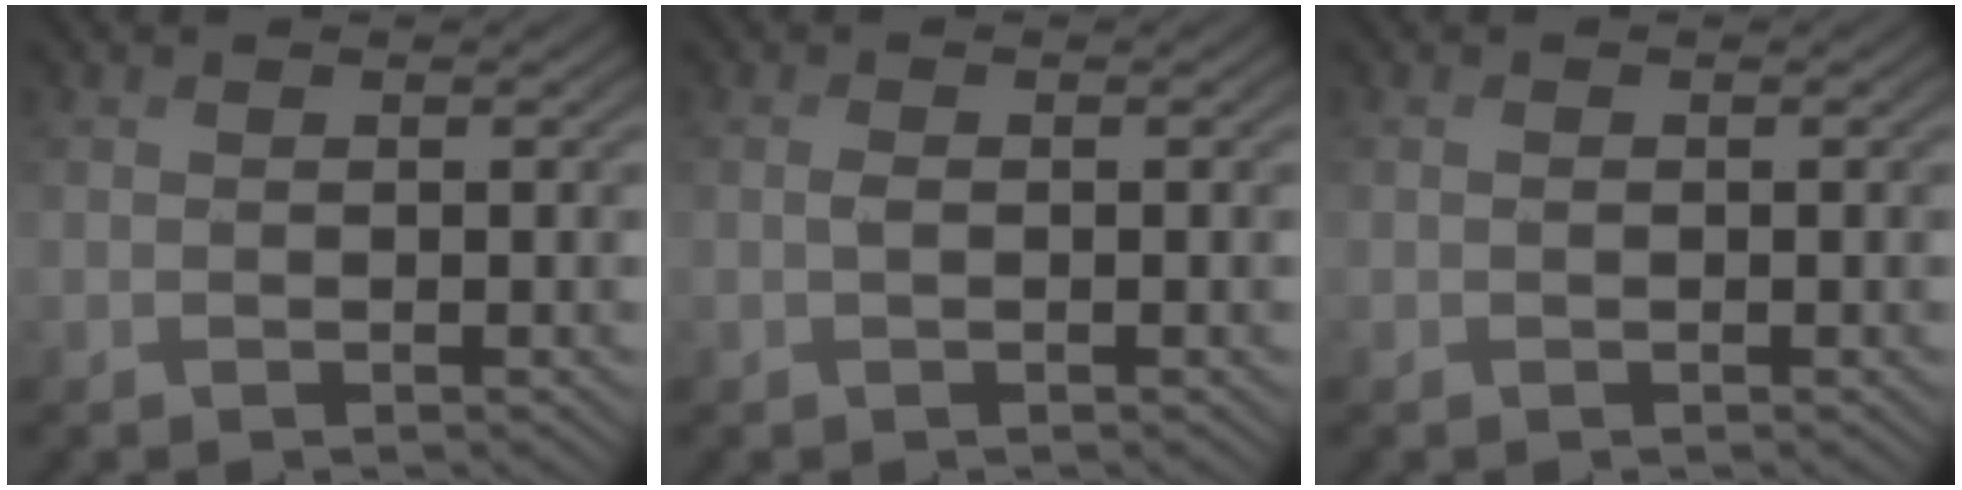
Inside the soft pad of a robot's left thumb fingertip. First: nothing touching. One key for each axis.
{"total": 0.8, "fx": -0.1, "fy": 0.3, "fz": 0.8, "tx": -0.019, "ty": 0.000, "tz": -0.003}
{"total": 0.0}